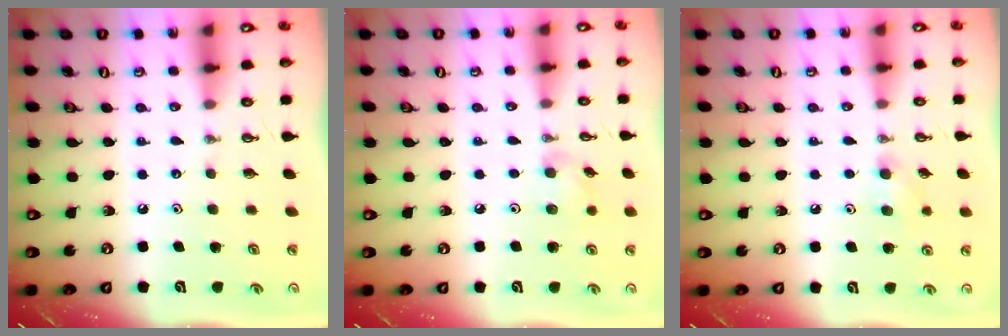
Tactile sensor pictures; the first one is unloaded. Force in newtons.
{"total": 6.1, "press": 6.0, "slide": 1.0}
{"total": 6.3, "press": 6.2, "slide": 1.3}